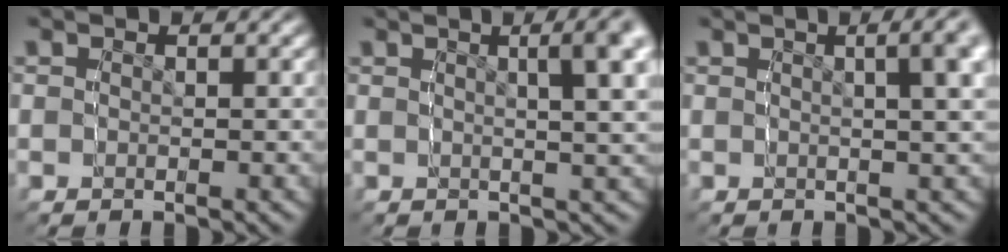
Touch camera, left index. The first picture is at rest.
{"total": 1.8, "force": [0.5, -0.7, 1.5], "torque": [0.007, 0.026, 0.007]}
{"total": 1.5, "force": [0.0, -0.7, 1.3], "torque": [-0.003, 0.021, 0.001]}